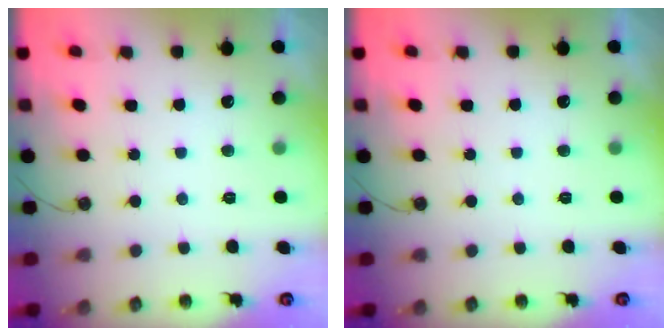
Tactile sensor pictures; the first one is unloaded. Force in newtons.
{"total": 0.0}